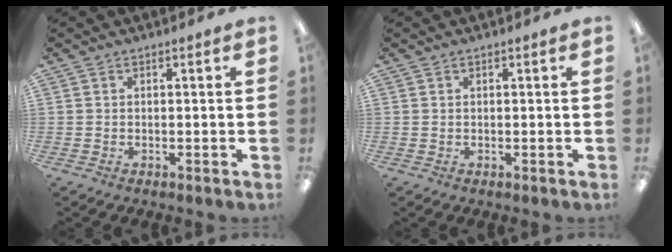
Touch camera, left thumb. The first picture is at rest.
{"total": 0.0}